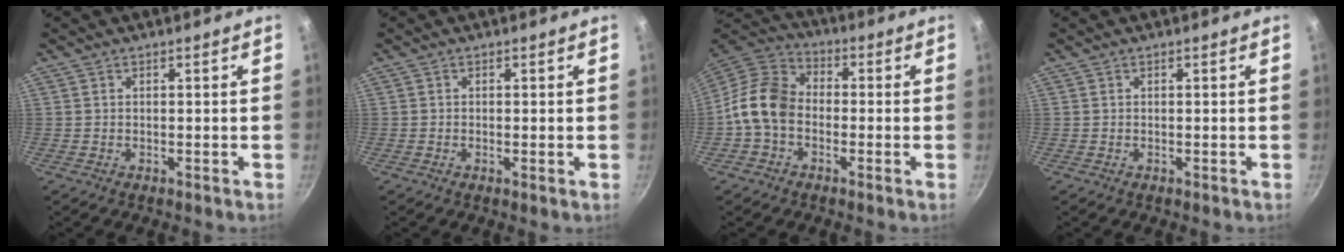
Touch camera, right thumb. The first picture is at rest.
{"total": 0.5, "force": [-0.1, 0.1, 0.5], "torque": [-0.009, -0.002, -0.004]}
{"total": 10.8, "force": [-2.2, 8.1, 6.9], "torque": [-0.107, 0.035, -0.068]}
{"total": 0.0}